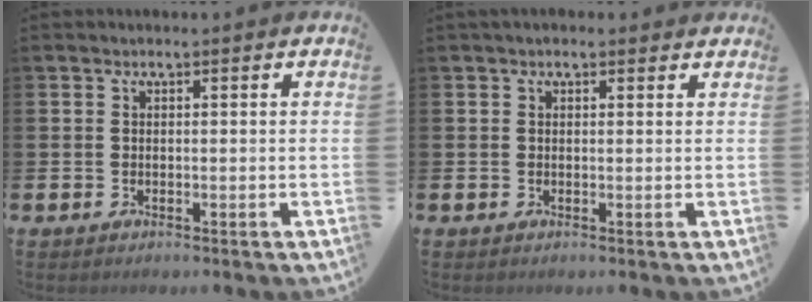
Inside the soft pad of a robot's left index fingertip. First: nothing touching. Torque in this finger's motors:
{"motor_torque": [1.01, -1.13, 0.13, 0.18]}